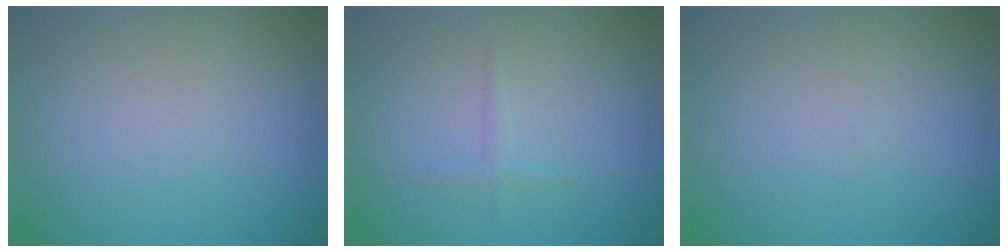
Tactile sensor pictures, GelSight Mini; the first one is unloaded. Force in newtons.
{"total": 0.9, "press": 0.9, "slide": 0.0}
{"total": 0.0}